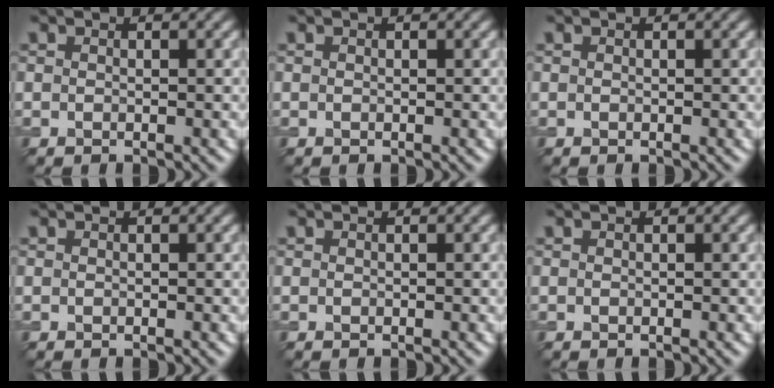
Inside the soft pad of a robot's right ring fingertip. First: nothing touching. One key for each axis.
{"total": 0.0}
{"total": 0.0}
{"total": 0.0}
{"total": 0.0}
{"total": 0.0}